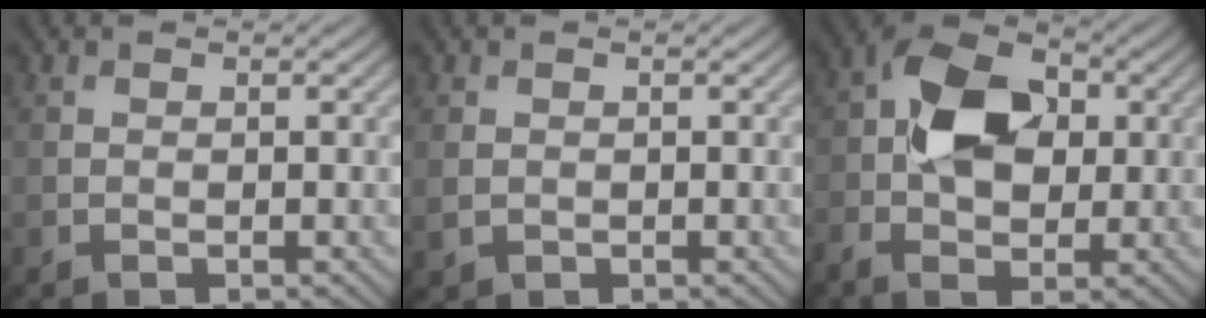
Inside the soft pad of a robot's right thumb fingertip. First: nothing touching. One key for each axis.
{"total": 1.6, "fx": -0.1, "fy": 1.4, "fz": 0.8, "tx": -0.025, "ty": -0.006, "tz": 0.002}
{"total": 10.1, "fx": 0.3, "fy": 6.3, "fz": 7.9, "tx": -0.161, "ty": 0.016, "tz": -0.008}